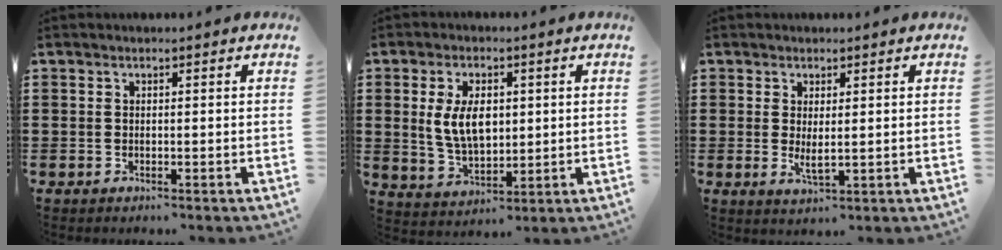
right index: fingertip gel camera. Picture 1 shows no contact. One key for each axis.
{"total": 7.7, "fx": 1.2, "fy": 4.5, "fz": 6.2, "tx": -0.126, "ty": 0.003, "tz": 0.013}
{"total": 2.7, "fx": 0.5, "fy": 0.8, "fz": 2.5, "tx": -0.048, "ty": -0.001, "tz": 0.010}